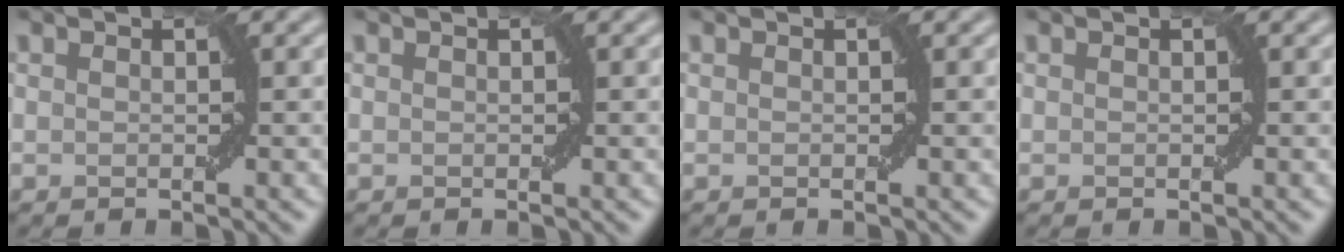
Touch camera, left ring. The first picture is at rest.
{"total": 0.0}
{"total": 0.0}
{"total": 0.0}